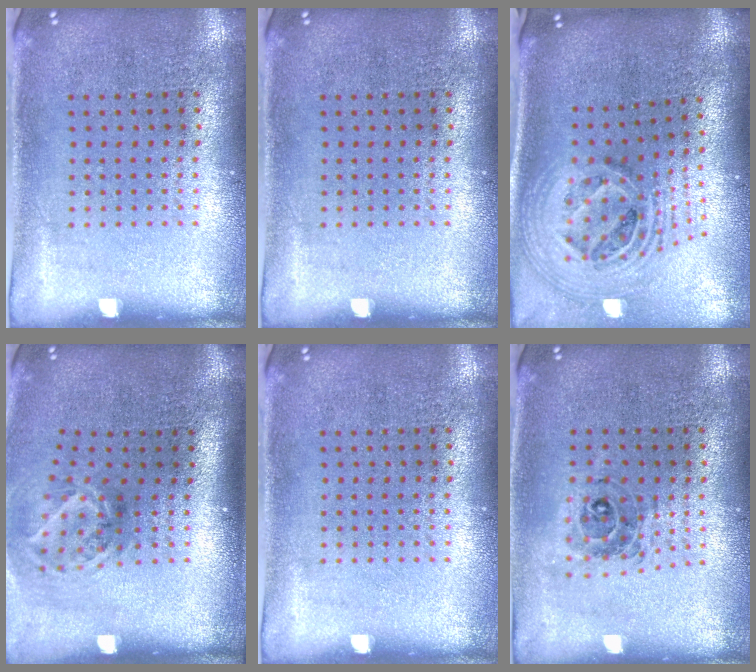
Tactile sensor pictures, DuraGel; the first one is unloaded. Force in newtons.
{"total": 0.0}
{"total": 2.7, "press": 1.9, "slide": 1.9}
{"total": 1.9, "press": 1.2, "slide": 1.5}
{"total": 0.0}
{"total": 0.7, "press": 0.7, "slide": 0.2}